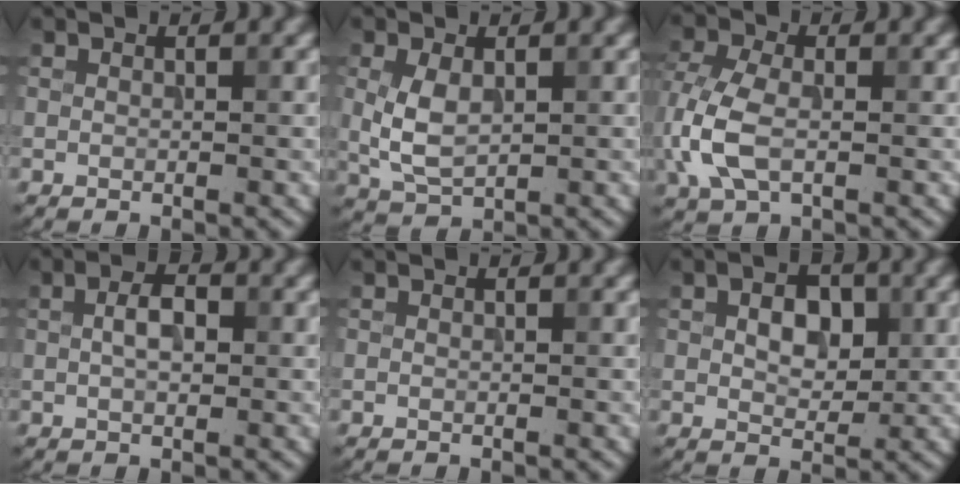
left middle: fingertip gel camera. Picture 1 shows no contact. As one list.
[{"total": 3.5, "force": [0.3, 2.1, 2.8], "torque": [-0.065, 0.001, 0.012]}, {"total": 5.6, "force": [-0.9, 3.4, 4.3], "torque": [-0.114, -0.001, -0.025]}, {"total": 2.6, "force": [0.2, 1.4, 2.2], "torque": [-0.044, 0.004, 0.001]}, {"total": 0.0}, {"total": 3.8, "force": [0.7, 2.4, 2.8], "torque": [-0.048, 0.001, 0.010]}]